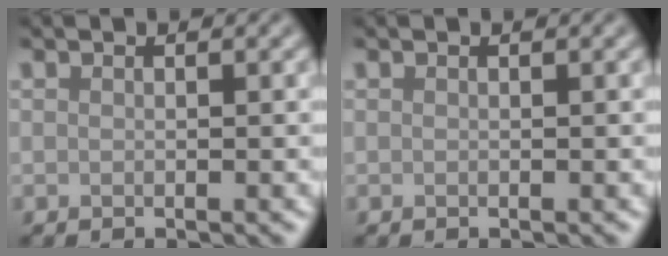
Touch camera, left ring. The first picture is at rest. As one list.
[{"total": 0.0}]